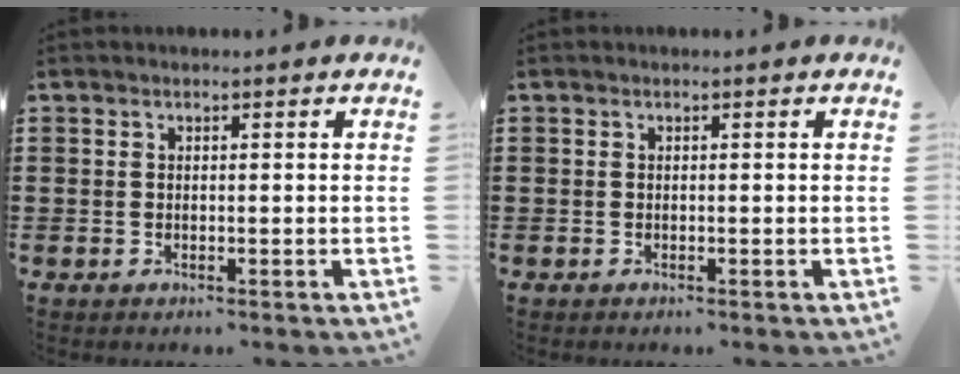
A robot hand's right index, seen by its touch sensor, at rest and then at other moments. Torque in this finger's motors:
{"motor_torque": [-0.39, 0.58, 0.01, 0.01]}